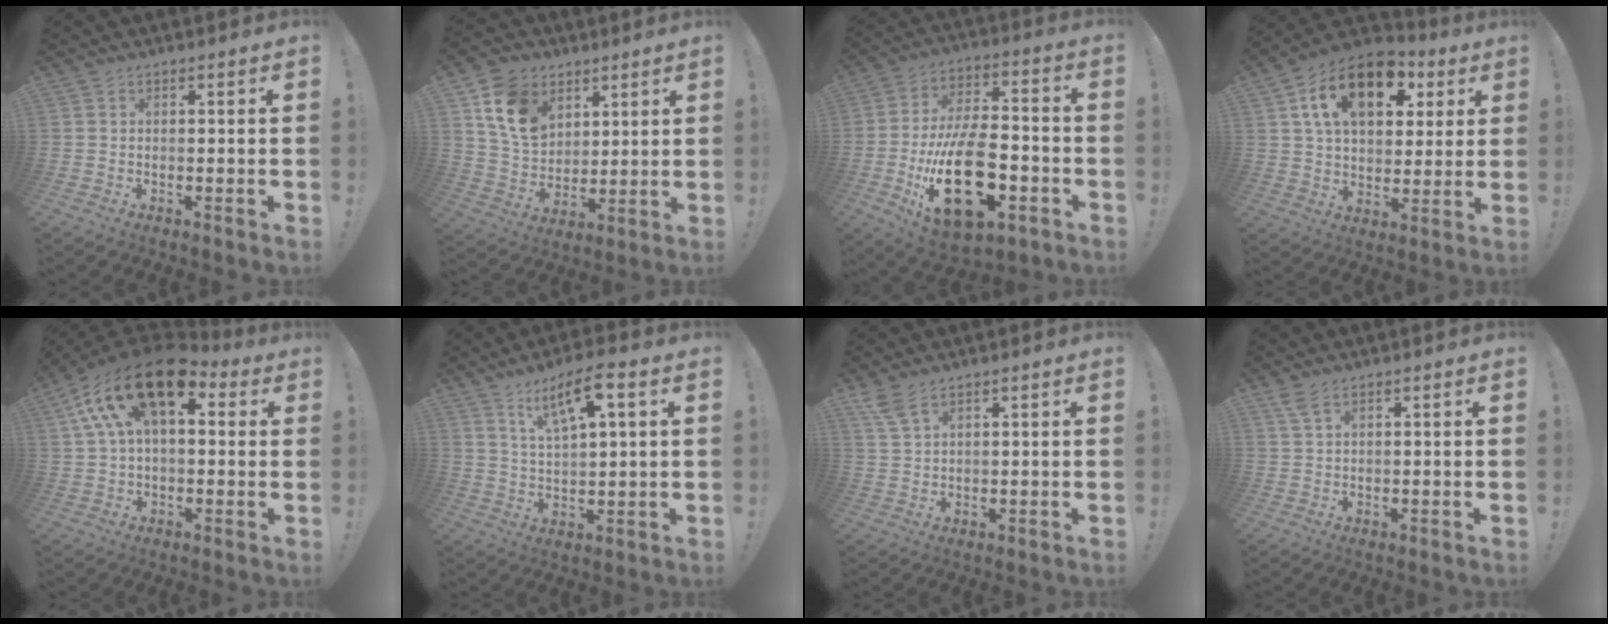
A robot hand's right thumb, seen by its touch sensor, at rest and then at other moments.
{"total": 14.7, "force": [7.5, 10.5, 7.0], "torque": [-0.122, -0.024, 0.150]}
{"total": 26.2, "force": [-8.0, 13.9, 20.6], "torque": [-0.376, 0.043, -0.119]}
{"total": 18.0, "force": [7.9, 11.0, 11.9], "torque": [-0.194, -0.018, 0.142]}
{"total": 18.7, "force": [8.9, 9.4, 13.4], "torque": [-0.241, -0.041, 0.156]}
{"total": 10.0, "force": [5.3, 2.6, 8.0], "torque": [-0.135, -0.020, 0.089]}
{"total": 4.8, "force": [3.4, 1.5, 3.0], "torque": [-0.062, -0.015, 0.065]}
{"total": 2.9, "force": [1.9, 1.0, 2.0], "torque": [-0.039, -0.005, 0.035]}